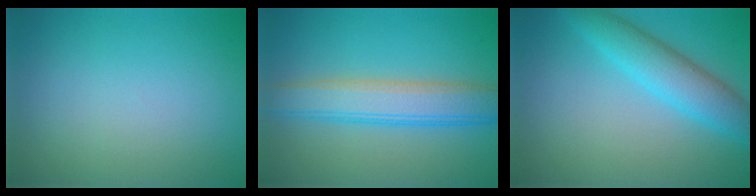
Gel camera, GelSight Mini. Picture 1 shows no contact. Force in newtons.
{"total": 5.6, "press": 5.6, "slide": 0.1}
{"total": 4.7, "press": 4.7, "slide": 0.1}